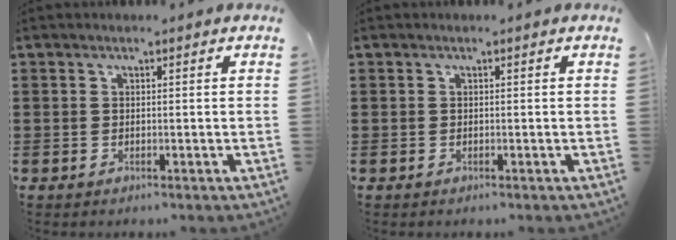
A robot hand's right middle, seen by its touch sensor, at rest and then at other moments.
{"total": 0.0}